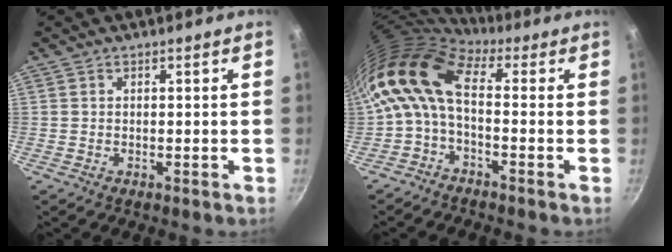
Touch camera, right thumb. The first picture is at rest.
{"total": 11.2, "force": [0.3, 5.8, 9.6], "torque": [-0.195, 0.024, -0.012]}